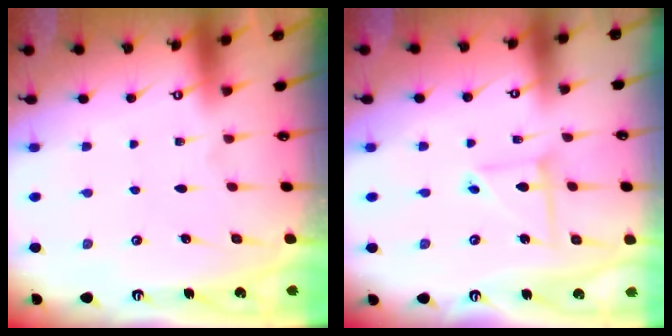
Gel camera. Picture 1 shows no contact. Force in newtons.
{"total": 5.4, "press": 5.4, "slide": 0.5}